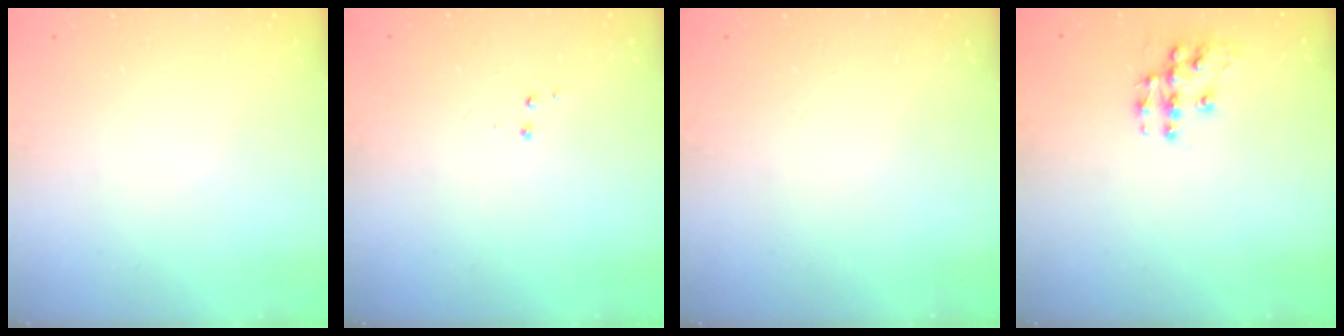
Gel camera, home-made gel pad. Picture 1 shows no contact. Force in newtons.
{"total": 3.3, "press": 3.3, "slide": 0.4}
{"total": 0.0}
{"total": 9.7, "press": 9.7, "slide": 0.7}